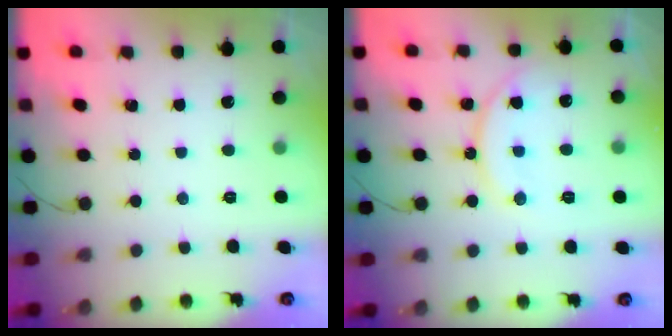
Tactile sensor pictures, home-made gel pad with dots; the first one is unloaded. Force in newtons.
{"total": 13.3, "press": 13.3, "slide": 1.1}